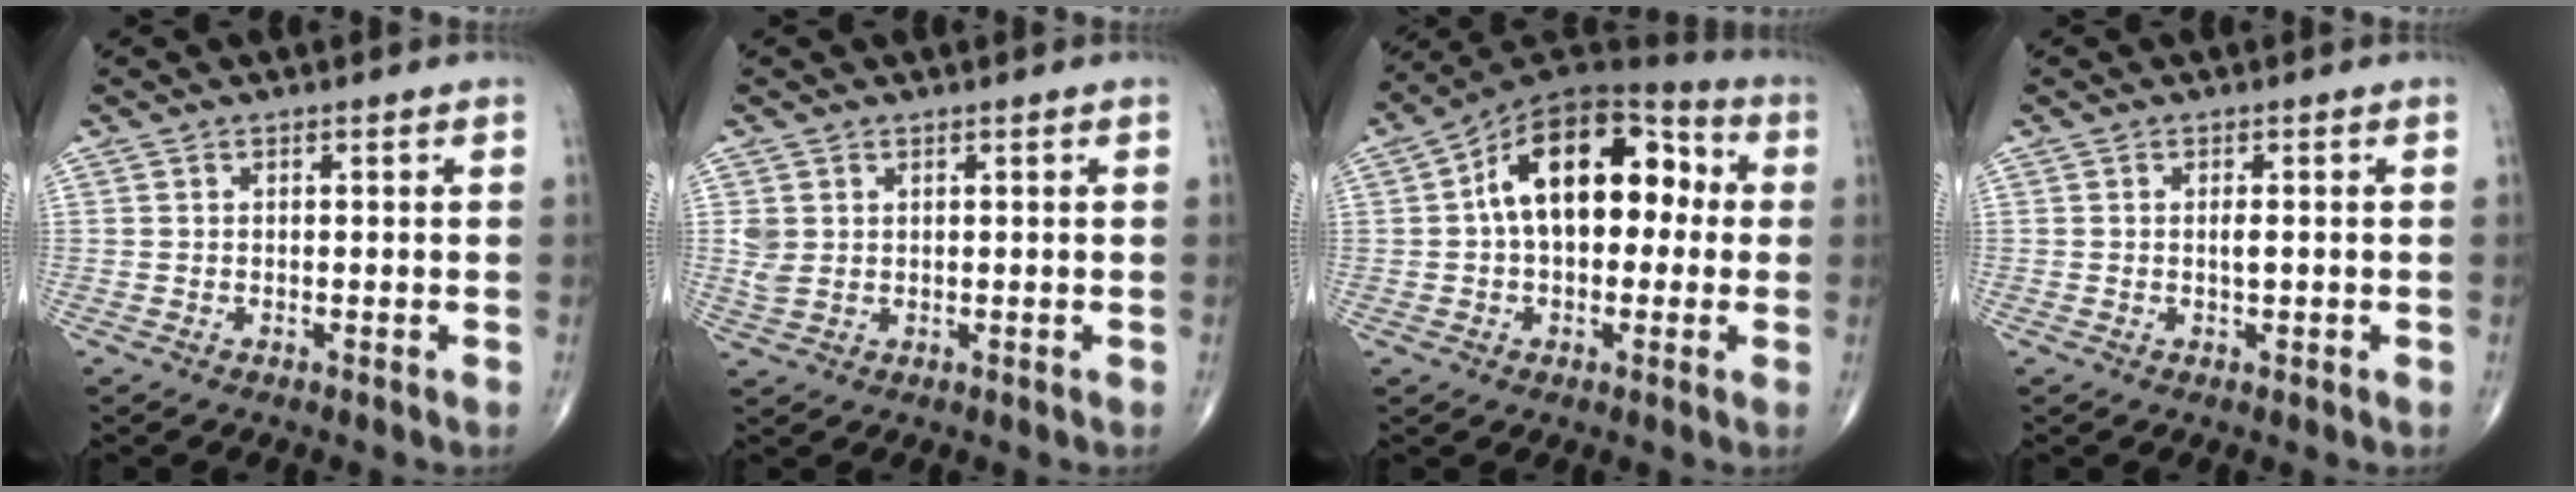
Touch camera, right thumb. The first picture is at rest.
{"total": 2.7, "force": [0.7, 2.1, 1.5], "torque": [-0.034, -0.001, 0.020]}
{"total": 18.1, "force": [1.9, 10.9, 14.4], "torque": [-0.193, 0.047, 0.020]}
{"total": 1.5, "force": [0.0, 0.6, 1.4], "torque": [-0.023, 0.000, -0.001]}